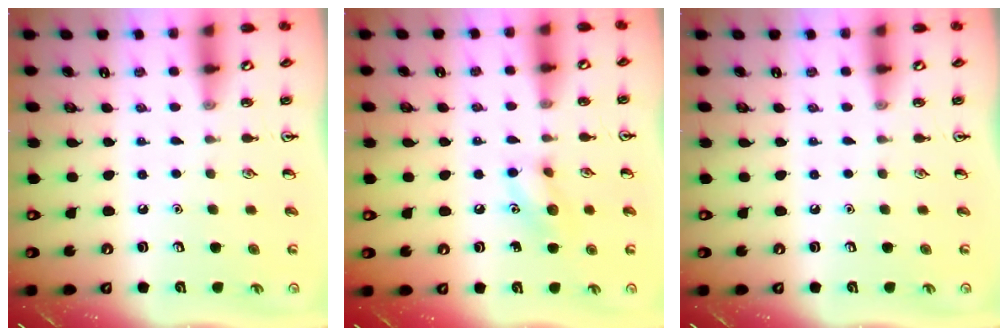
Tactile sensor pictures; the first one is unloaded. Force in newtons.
{"total": 8.5, "press": 8.4, "slide": 1.0}
{"total": 0.0}